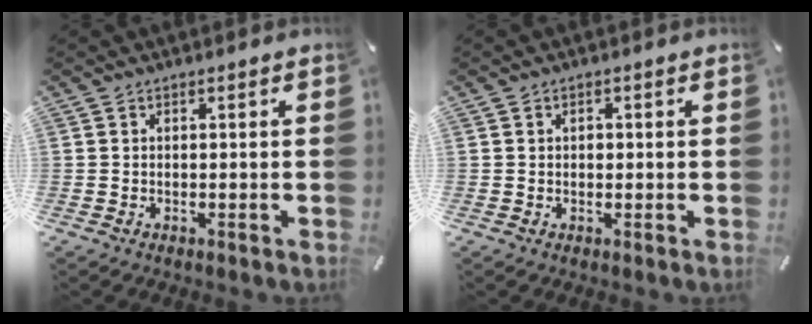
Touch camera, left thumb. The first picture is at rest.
{"total": 1.0, "force": [0.1, 0.8, 0.5], "torque": [-0.005, 0.000, -0.001]}